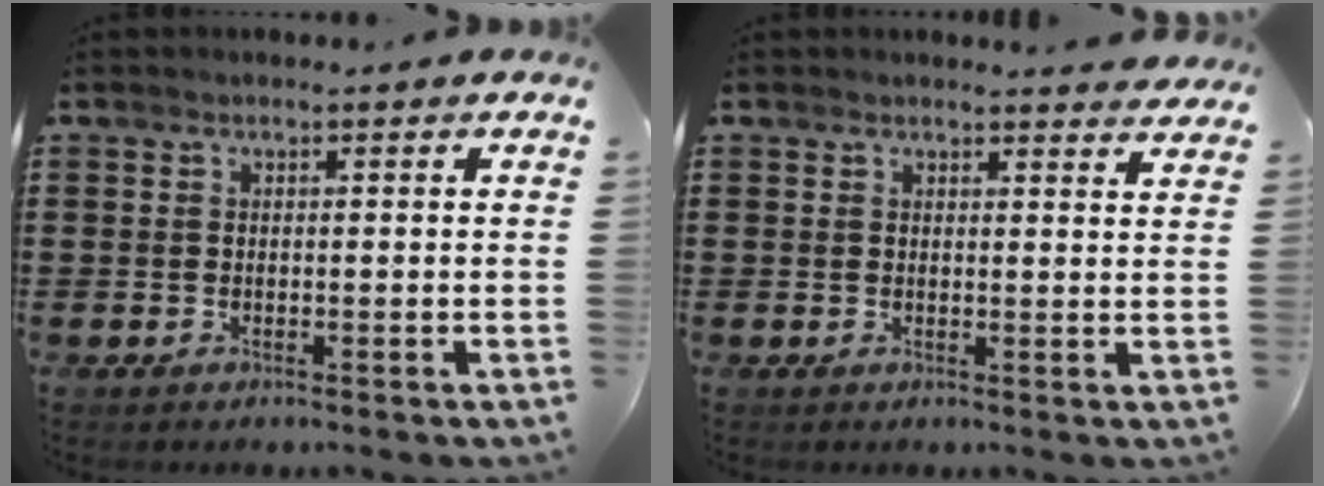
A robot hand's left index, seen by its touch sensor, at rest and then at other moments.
{"total": 1.8, "force": [1.8, 0.2, 0.2], "torque": [-0.001, -0.004, 0.034]}